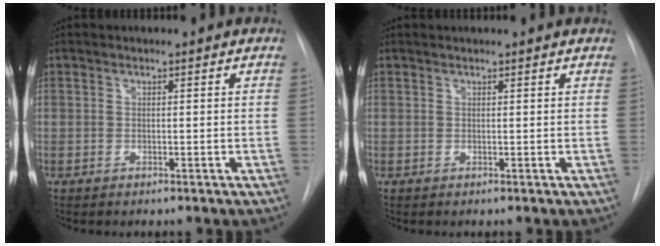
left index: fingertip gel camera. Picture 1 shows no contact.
{"total": 1.9, "force": [1.8, -0.1, 0.3], "torque": [-0.011, 0.017, 0.023]}